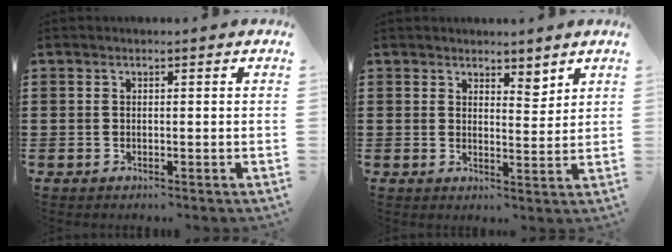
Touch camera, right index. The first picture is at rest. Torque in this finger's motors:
{"motor_torque": [-0.19, 0.19, 0.09, 0.00]}